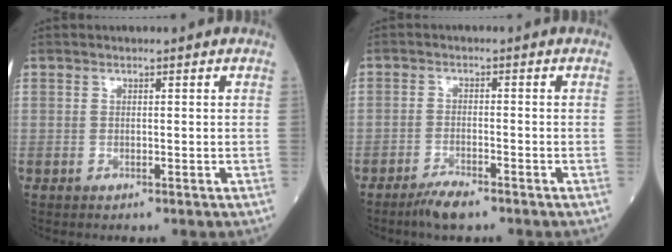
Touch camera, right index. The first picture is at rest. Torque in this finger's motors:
{"motor_torque": [0.04, -0.14, 0.11, 0.00]}